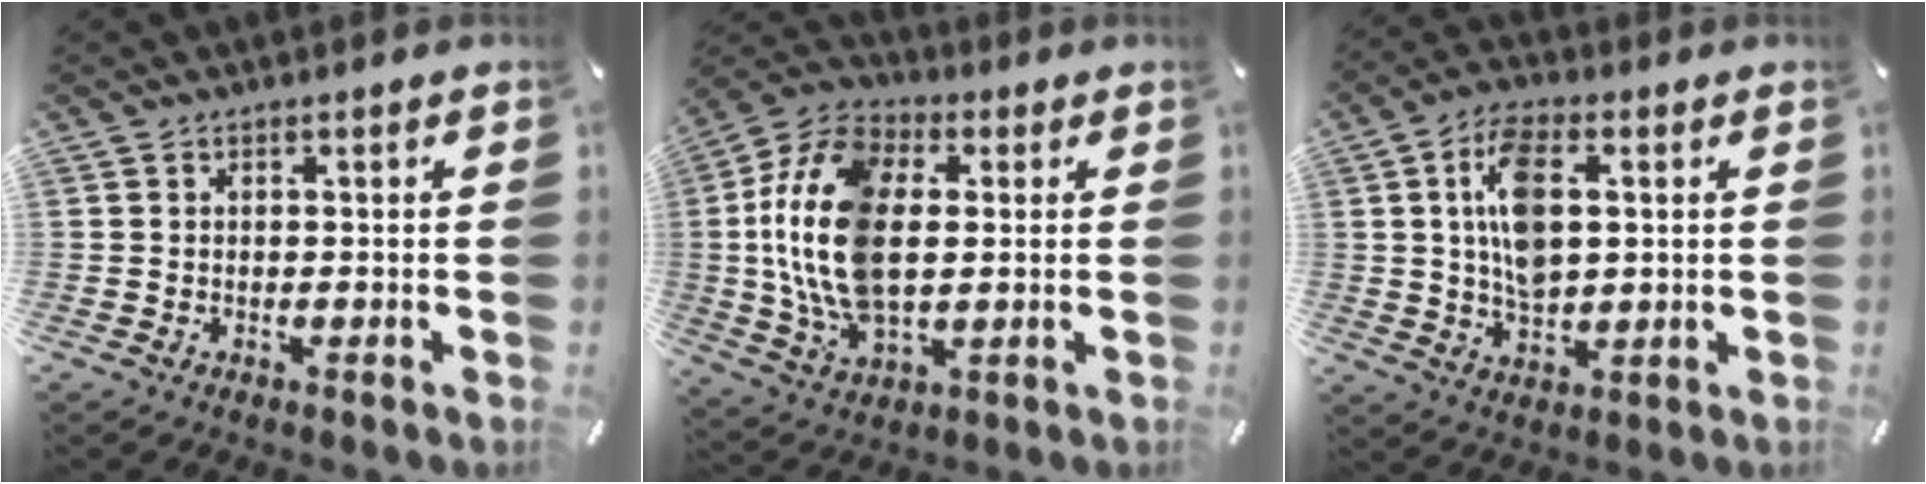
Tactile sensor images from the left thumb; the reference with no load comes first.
{"total": 17.7, "force": [0.8, 11.0, 13.8], "torque": [-0.335, -0.006, 0.009]}
{"total": 11.1, "force": [2.2, 6.5, 8.7], "torque": [-0.164, 0.002, 0.035]}